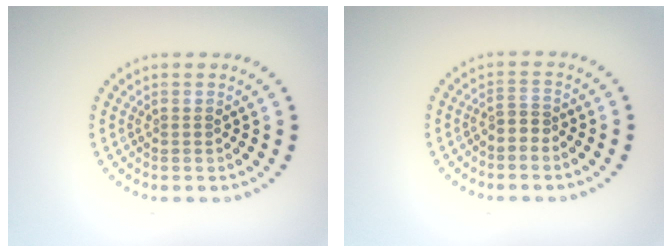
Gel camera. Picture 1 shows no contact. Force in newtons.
{"total": 1.6, "press": 1.3, "slide": 0.9}